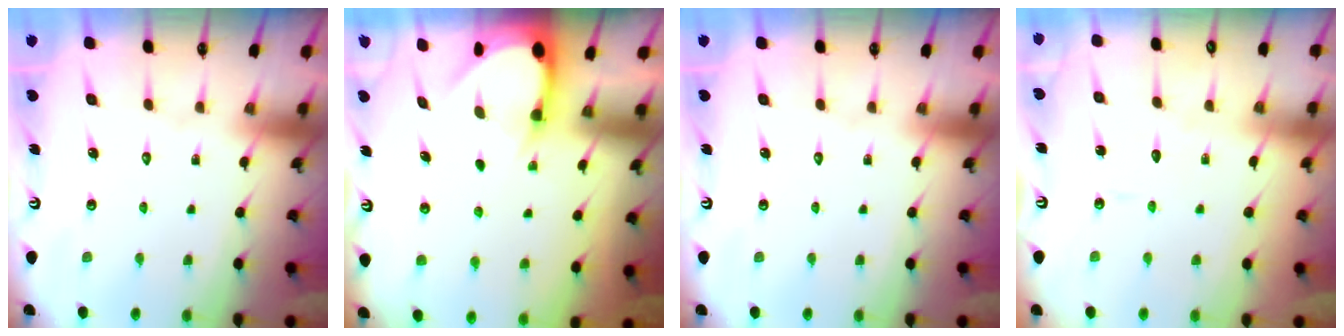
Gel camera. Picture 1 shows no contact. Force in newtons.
{"total": 3.2, "press": 3.2, "slide": 0.2}
{"total": 0.0}
{"total": 3.8, "press": 3.8, "slide": 0.3}